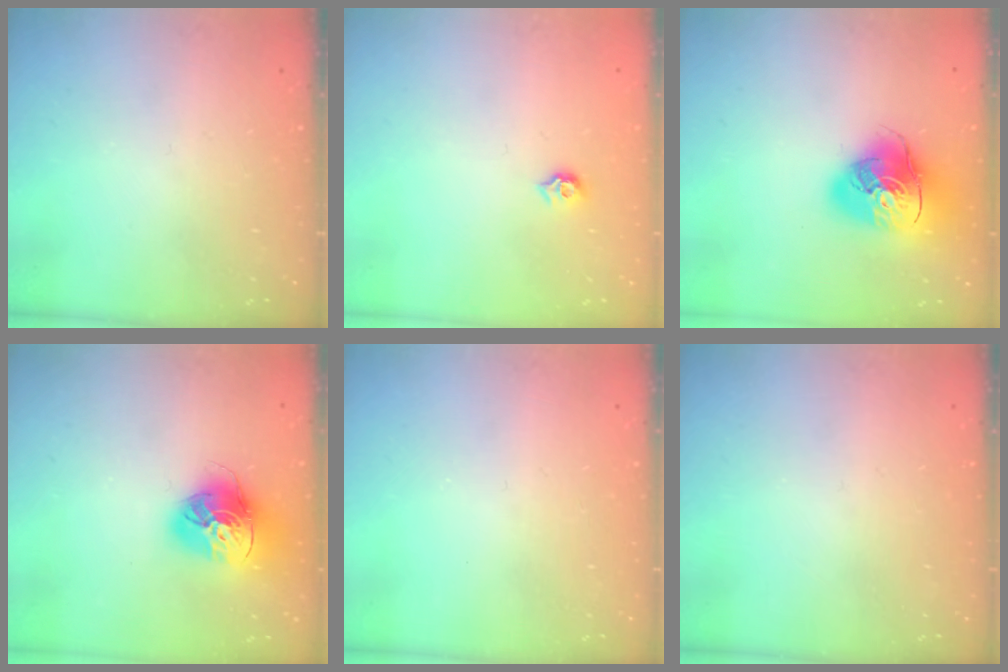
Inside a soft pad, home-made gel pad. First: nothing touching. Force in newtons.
{"total": 5.8, "press": 5.8, "slide": 0.8}
{"total": 16.2, "press": 16.0, "slide": 2.4}
{"total": 18.0, "press": 17.9, "slide": 1.7}
{"total": 0.0}
{"total": 0.0}